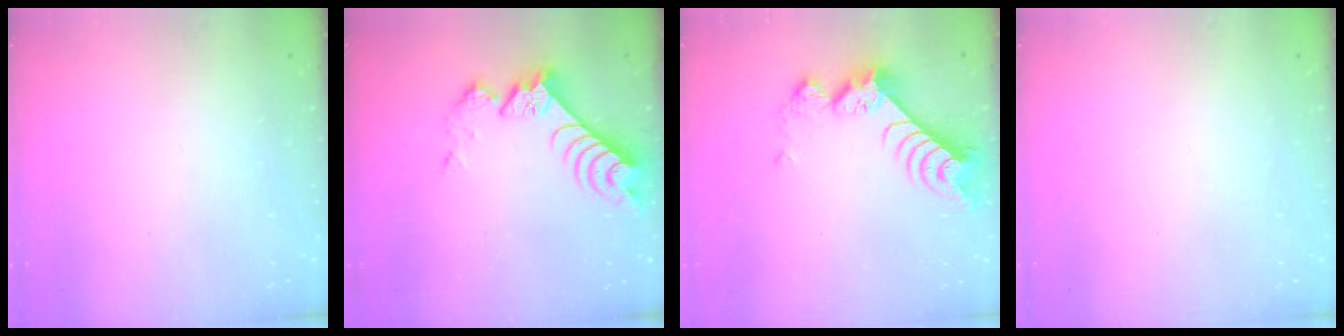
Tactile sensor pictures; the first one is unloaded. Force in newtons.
{"total": 8.0, "press": 8.0, "slide": 0.8}
{"total": 9.1, "press": 9.1, "slide": 0.6}
{"total": 0.0}